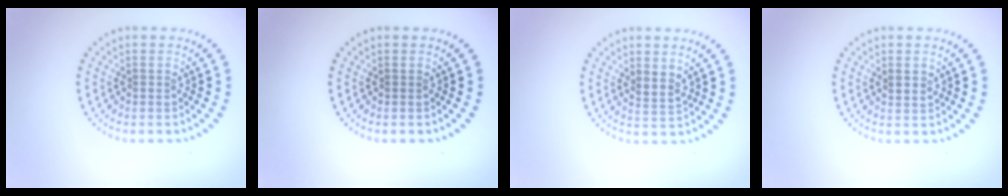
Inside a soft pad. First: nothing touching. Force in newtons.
{"total": 0.0}
{"total": 1.7, "press": 1.3, "slide": 1.1}
{"total": 1.1, "press": 1.0, "slide": 0.6}